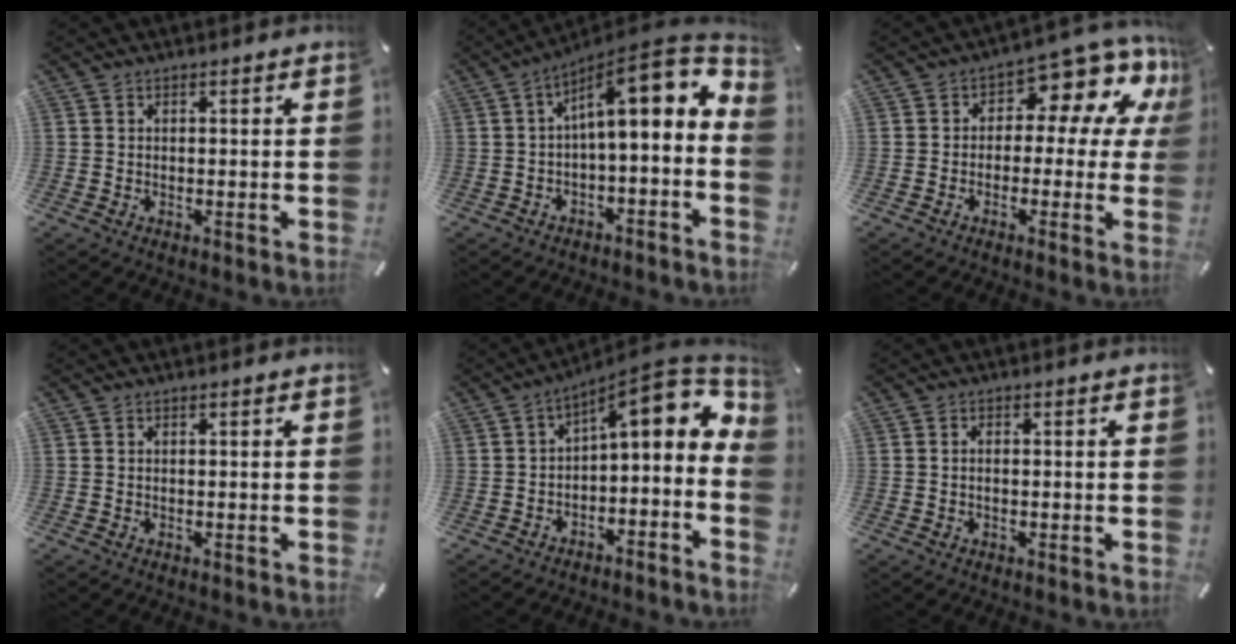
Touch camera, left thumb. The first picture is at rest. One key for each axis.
{"total": 12.3, "fx": 4.4, "fy": 3.9, "fz": 10.9, "tx": -0.151, "ty": -0.043, "tz": 0.068}
{"total": 10.4, "fx": 5.3, "fy": 5.1, "fz": 7.4, "tx": -0.105, "ty": -0.045, "tz": 0.091}
{"total": 0.0}
{"total": 9.4, "fx": 3.6, "fy": 3.8, "fz": 7.9, "tx": -0.096, "ty": -0.046, "tz": 0.055}
{"total": 1.0, "fx": -0.2, "fy": 0.5, "fz": 0.9, "tx": -0.019, "ty": 0.000, "tz": -0.004}